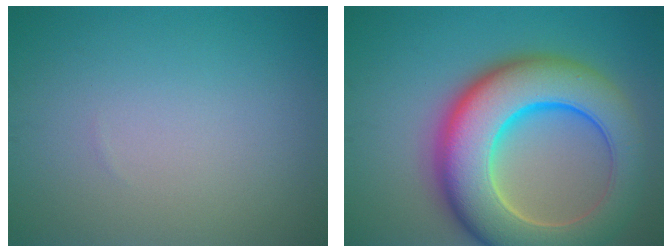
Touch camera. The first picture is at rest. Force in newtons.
{"total": 13.0, "press": 12.9, "slide": 0.3}